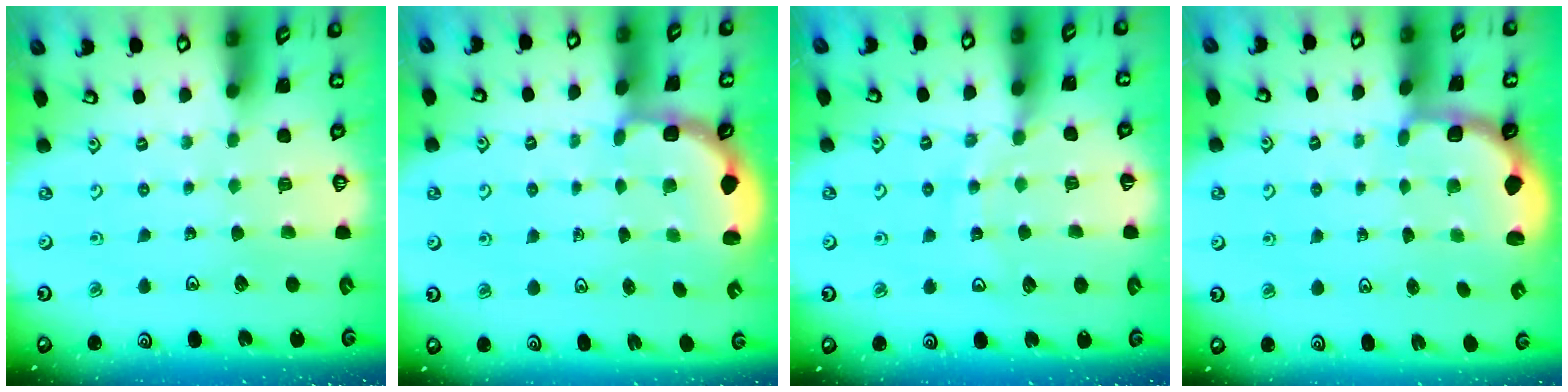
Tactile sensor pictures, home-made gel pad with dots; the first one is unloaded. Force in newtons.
{"total": 3.0, "press": 2.6, "slide": 1.5}
{"total": 11.0, "press": 11.0, "slide": 1.4}
{"total": 2.3, "press": 2.0, "slide": 1.0}